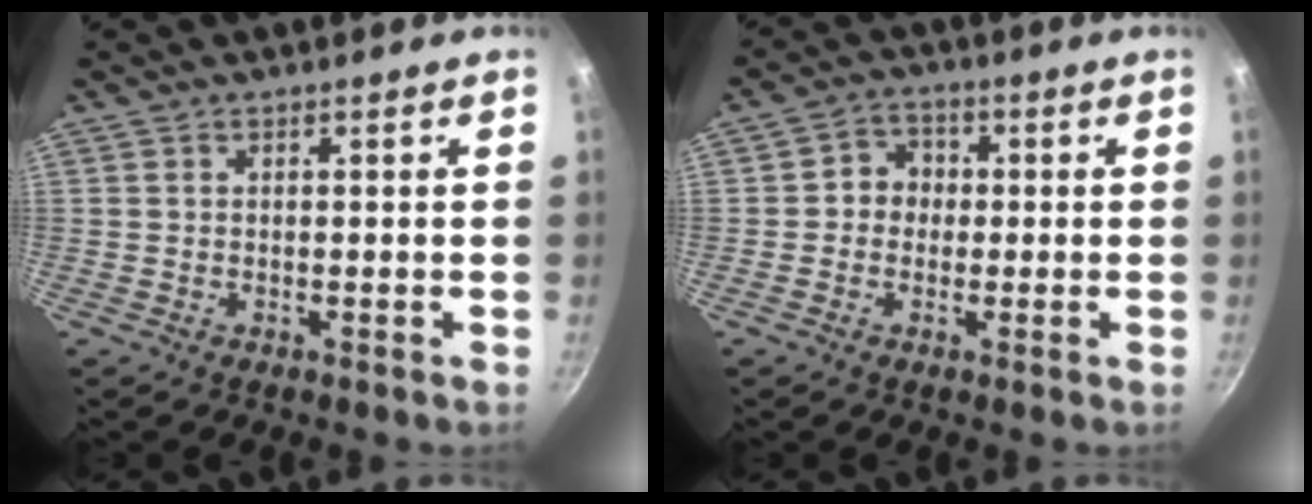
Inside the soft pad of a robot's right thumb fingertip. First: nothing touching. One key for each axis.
{"total": 4.7, "fx": -0.2, "fy": 4.3, "fz": 1.9, "tx": 0.003, "ty": 0.011, "tz": -0.014}